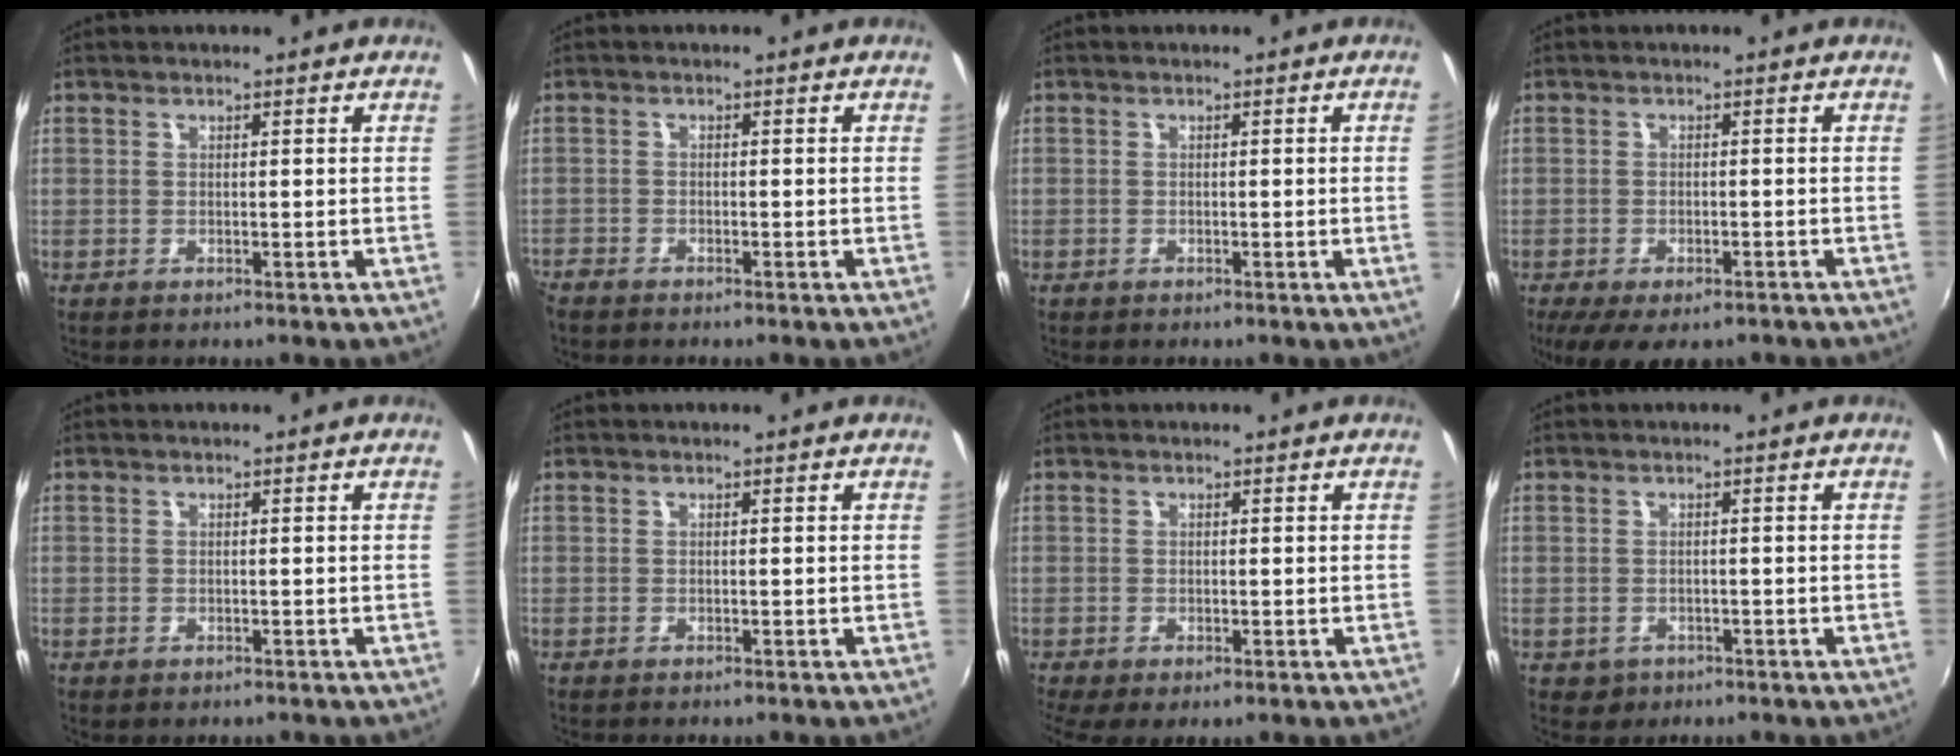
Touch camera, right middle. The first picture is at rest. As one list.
[{"total": 2.3, "force": [-2.1, 0.8, 0.5], "torque": [-0.018, -0.010, -0.044]}, {"total": 0.7, "force": [-0.2, -0.4, 0.6], "torque": [-0.009, -0.002, -0.004]}, {"total": 9.6, "force": [-6.6, 3.9, 5.7], "torque": [-0.126, -0.034, -0.099]}, {"total": 0.0}, {"total": 0.0}, {"total": 2.6, "force": [-0.6, 0.9, 2.3], "torque": [-0.045, -0.011, -0.007]}, {"total": 2.4, "force": [-0.8, 2.1, 0.7], "torque": [-0.019, -0.003, -0.006]}]